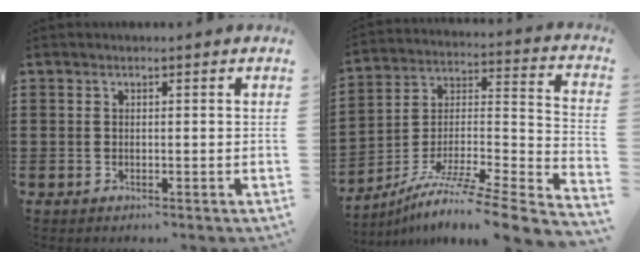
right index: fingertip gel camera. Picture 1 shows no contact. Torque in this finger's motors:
{"motor_torque": [0.66, 0.82, 0.00, 0.03]}